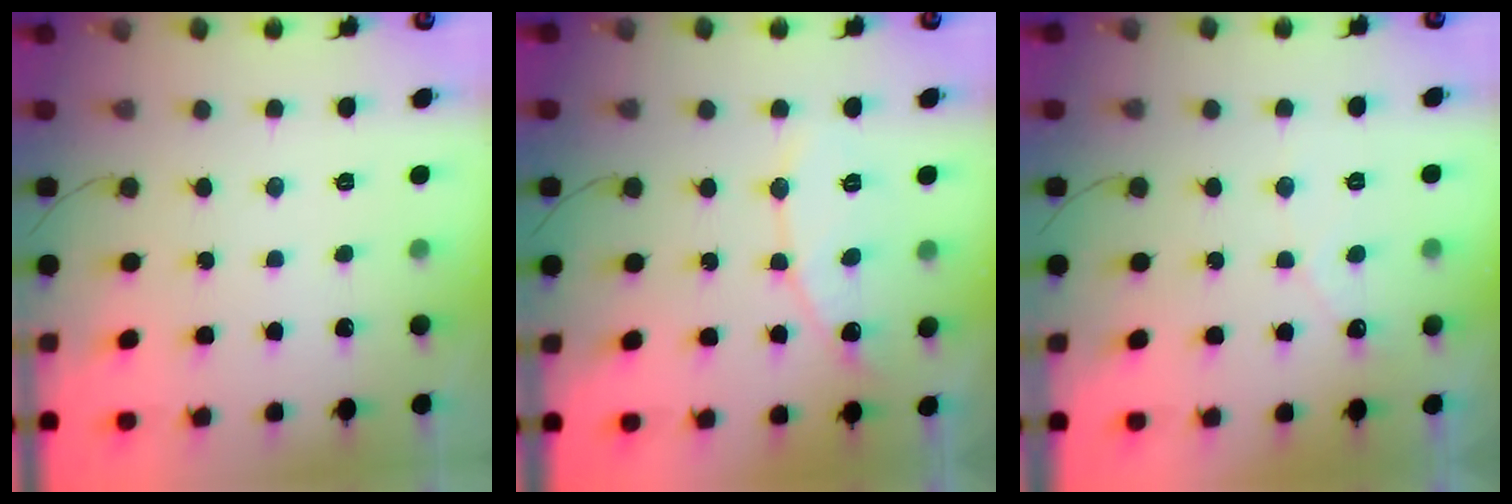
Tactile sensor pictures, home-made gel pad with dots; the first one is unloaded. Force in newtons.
{"total": 8.2, "press": 8.2, "slide": 0.6}
{"total": 2.4, "press": 2.4, "slide": 0.1}